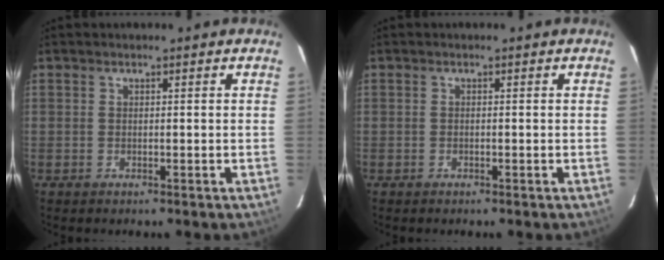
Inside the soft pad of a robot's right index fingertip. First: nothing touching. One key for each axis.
{"total": 0.0}